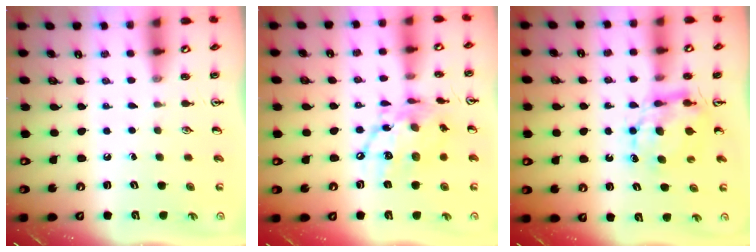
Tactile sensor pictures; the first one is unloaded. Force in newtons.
{"total": 14.7, "press": 14.7, "slide": 1.2}
{"total": 7.3, "press": 7.3, "slide": 0.6}